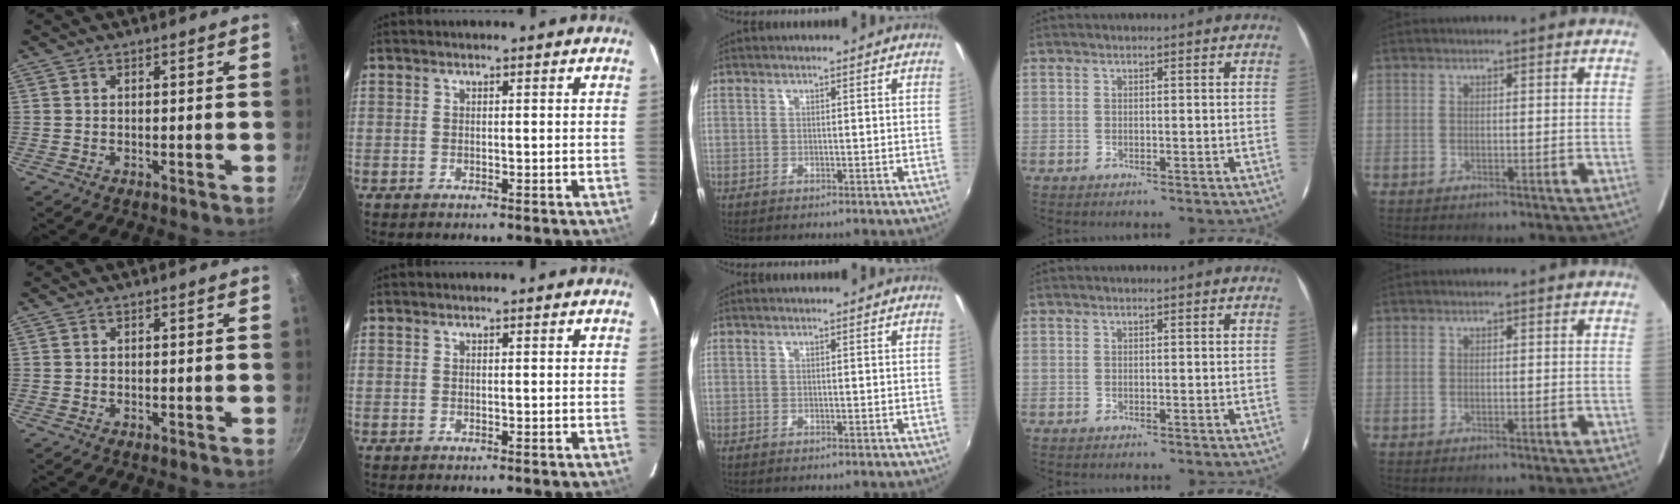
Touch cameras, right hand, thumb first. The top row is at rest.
{}